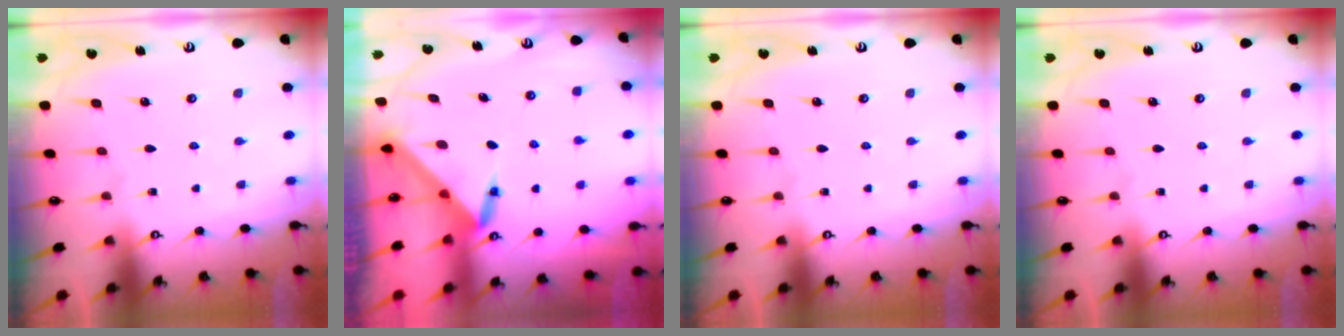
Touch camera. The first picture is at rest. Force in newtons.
{"total": 3.3, "press": 3.3, "slide": 0.2}
{"total": 0.0}
{"total": 0.0}